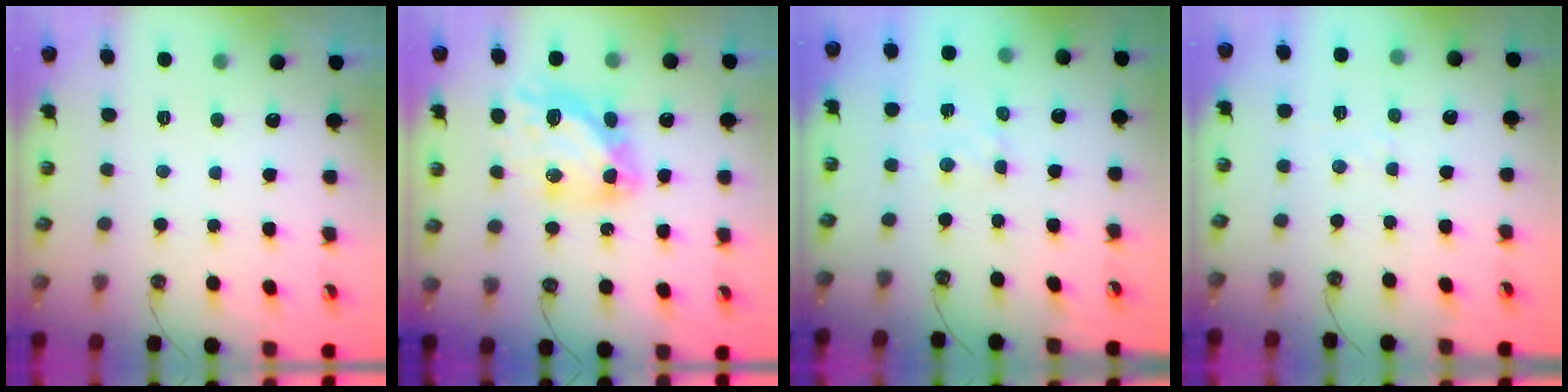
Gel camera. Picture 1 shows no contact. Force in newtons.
{"total": 12.7, "press": 12.7, "slide": 1.4}
{"total": 2.7, "press": 2.7, "slide": 0.4}
{"total": 2.5, "press": 2.4, "slide": 0.4}